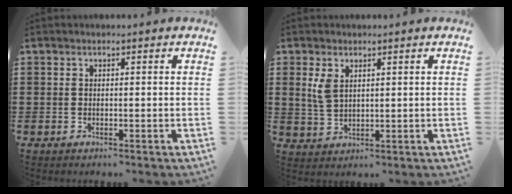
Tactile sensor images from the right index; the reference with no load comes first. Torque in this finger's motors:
{"motor_torque": [0.28, 0.18, 0.34, 0.08]}